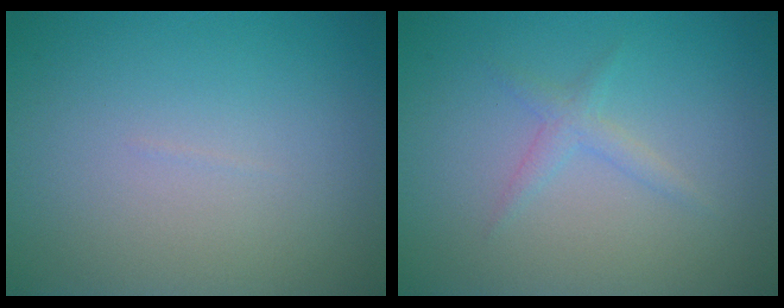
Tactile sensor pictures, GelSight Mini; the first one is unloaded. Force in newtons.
{"total": 1.3, "press": 1.3, "slide": 0.0}